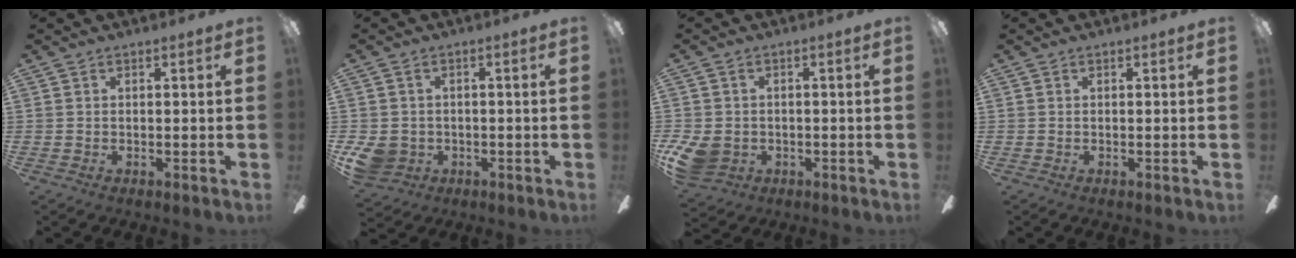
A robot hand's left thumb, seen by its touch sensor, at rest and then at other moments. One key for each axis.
{"total": 5.7, "fx": -1.5, "fy": 5.0, "fz": 2.3, "tx": -0.061, "ty": 0.007, "tz": -0.029}
{"total": 6.7, "fx": -1.6, "fy": 5.5, "fz": 3.4, "tx": -0.082, "ty": 0.005, "tz": -0.030}
{"total": 0.0}